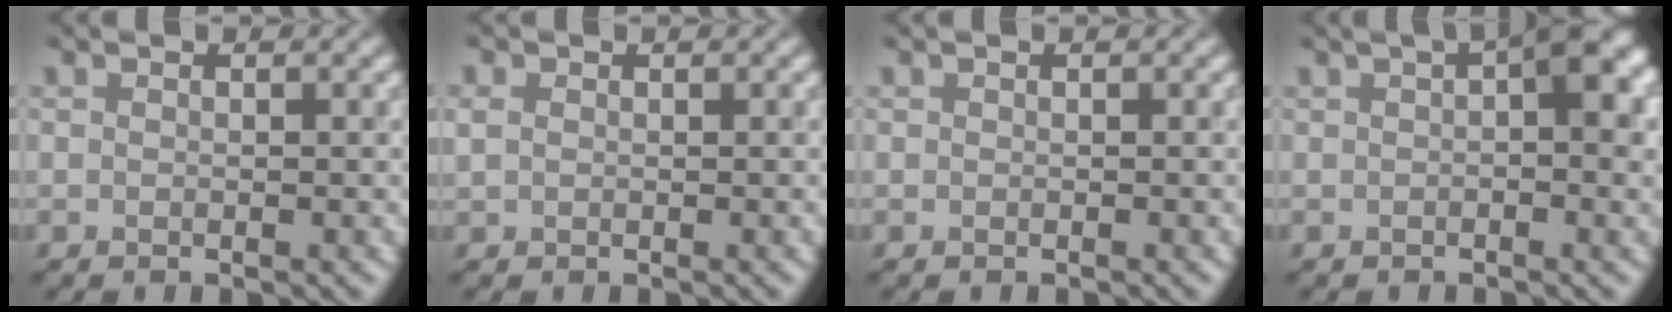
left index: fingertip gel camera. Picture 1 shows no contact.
{"total": 0.8, "force": [0.1, 0.7, 0.2], "torque": [-0.002, 0.001, 0.002]}
{"total": 0.0}
{"total": 5.0, "force": [1.5, 1.2, 4.6], "torque": [-0.053, 0.015, 0.017]}